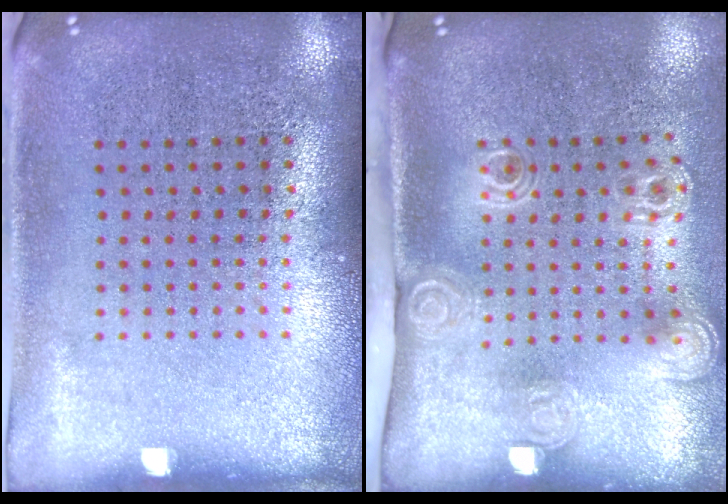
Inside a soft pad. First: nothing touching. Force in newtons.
{"total": 2.2, "press": 1.6, "slide": 1.6}